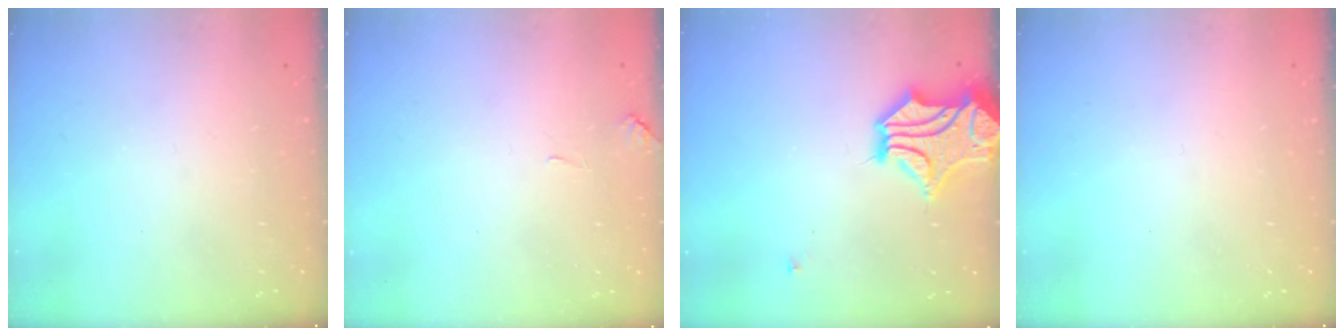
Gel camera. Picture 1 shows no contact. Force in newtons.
{"total": 2.9, "press": 2.9, "slide": 0.3}
{"total": 4.1, "press": 3.5, "slide": 2.0}
{"total": 0.0}